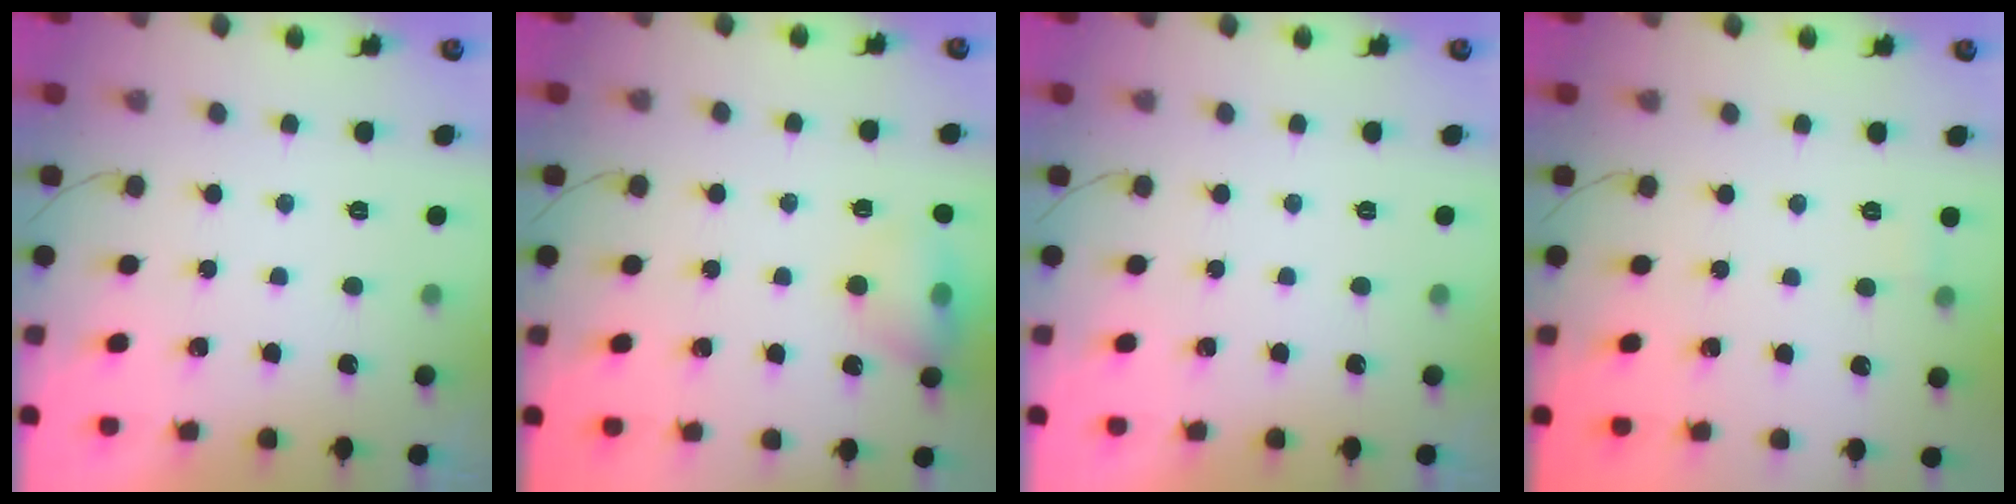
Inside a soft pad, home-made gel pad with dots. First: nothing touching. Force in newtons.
{"total": 10.3, "press": 10.2, "slide": 1.5}
{"total": 0.0}
{"total": 4.3, "press": 4.1, "slide": 1.2}